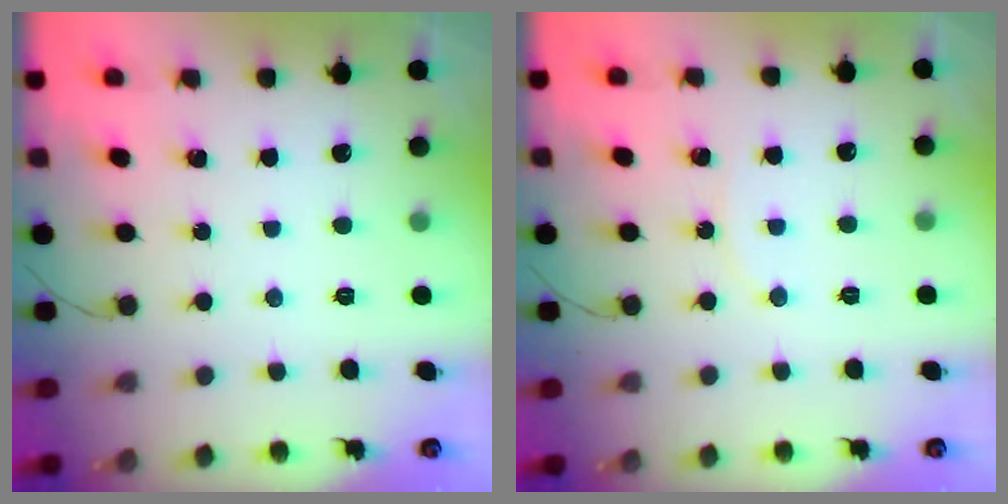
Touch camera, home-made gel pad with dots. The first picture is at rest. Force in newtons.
{"total": 4.7, "press": 4.6, "slide": 0.6}